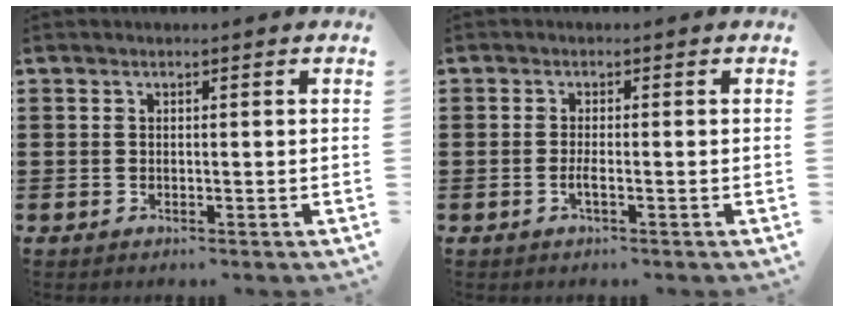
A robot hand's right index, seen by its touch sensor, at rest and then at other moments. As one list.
[{"total": 1.7, "force": [-0.7, 0.0, 1.5], "torque": [-0.036, -0.008, -0.014]}]